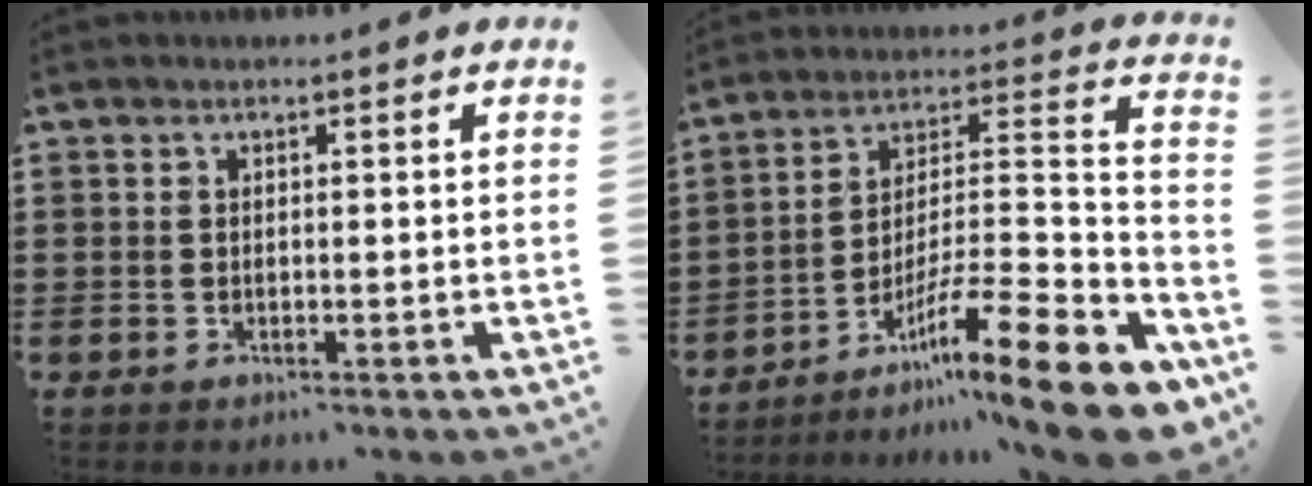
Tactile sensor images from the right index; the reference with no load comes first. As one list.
[{"total": 15.7, "force": [-10.3, 1.8, 11.7], "torque": [-0.165, 0.021, -0.181]}]